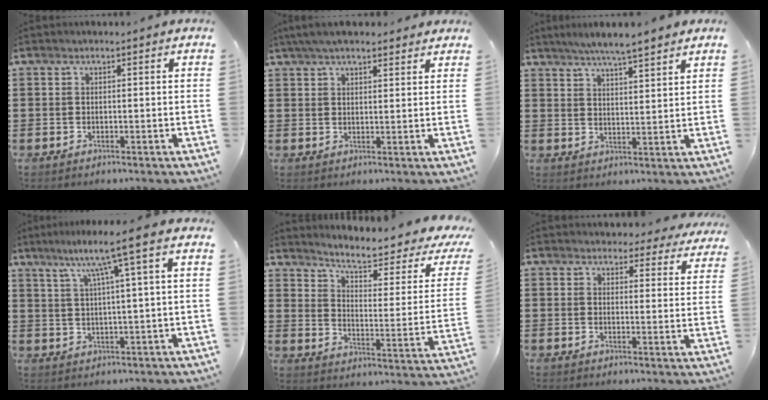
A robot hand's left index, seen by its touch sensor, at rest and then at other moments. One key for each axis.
{"total": 4.4, "fx": 3.8, "fy": 1.0, "fz": 2.0, "tx": -0.049, "ty": 0.001, "tz": 0.072}
{"total": 4.9, "fx": 4.4, "fy": -0.2, "fz": 2.0, "tx": -0.054, "ty": -0.011, "tz": 0.078}
{"total": 7.5, "fx": 3.5, "fy": -0.7, "fz": 6.6, "tx": -0.138, "ty": 0.000, "tz": 0.052}
{"total": 6.0, "fx": 4.3, "fy": 0.8, "fz": 4.1, "tx": -0.083, "ty": -0.036, "tz": 0.062}
{"total": 3.5, "fx": 3.4, "fy": 0.9, "fz": 0.5, "tx": -0.014, "ty": -0.011, "tz": 0.062}